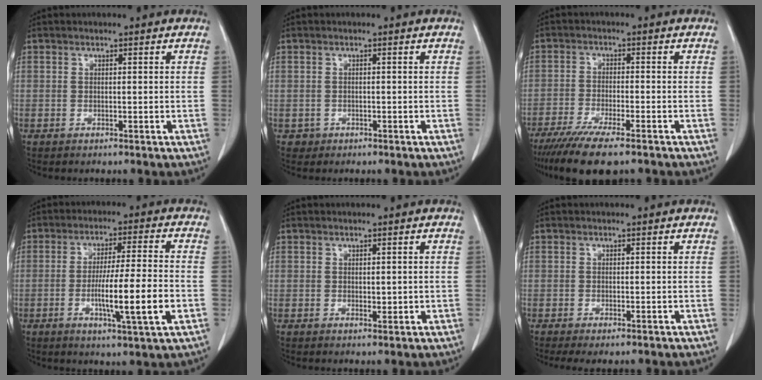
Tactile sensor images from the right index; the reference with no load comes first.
{"total": 1.0, "force": [-0.6, 0.9, -0.1], "torque": [-0.001, 0.004, -0.009]}
{"total": 10.4, "force": [-8.0, 1.2, 6.6], "torque": [-0.104, -0.023, -0.127]}
{"total": 10.8, "force": [-2.8, -0.1, 10.4], "torque": [-0.176, -0.011, -0.050]}
{"total": 1.0, "force": [0.1, 0.6, 0.7], "torque": [-0.006, -0.002, 0.004]}
{"total": 2.7, "force": [-1.9, 0.6, 1.7], "torque": [-0.024, -0.007, -0.027]}